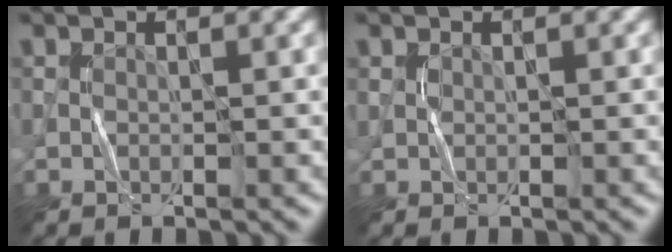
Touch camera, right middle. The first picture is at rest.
{"total": 0.6, "force": [0.2, 0.5, 0.2], "torque": [-0.005, 0.000, 0.007]}